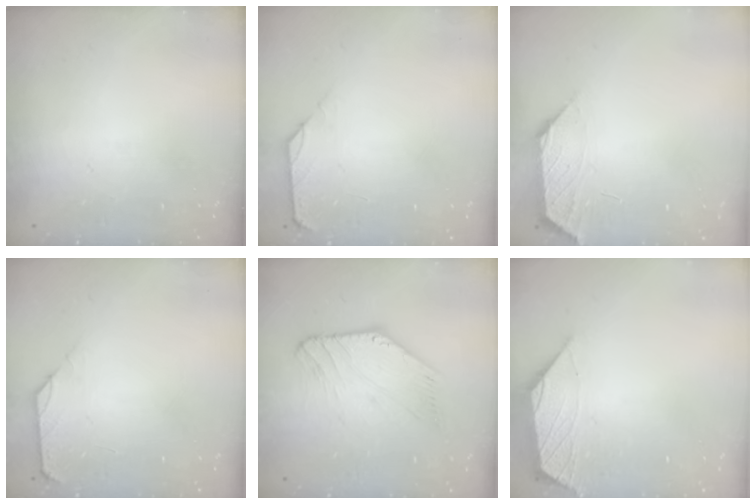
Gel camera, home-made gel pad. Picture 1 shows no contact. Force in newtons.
{"total": 1.5, "press": 1.4, "slide": 0.6}
{"total": 1.8, "press": 1.7, "slide": 0.5}
{"total": 1.5, "press": 1.4, "slide": 0.6}
{"total": 2.8, "press": 2.7, "slide": 0.5}
{"total": 1.1, "press": 0.9, "slide": 0.5}